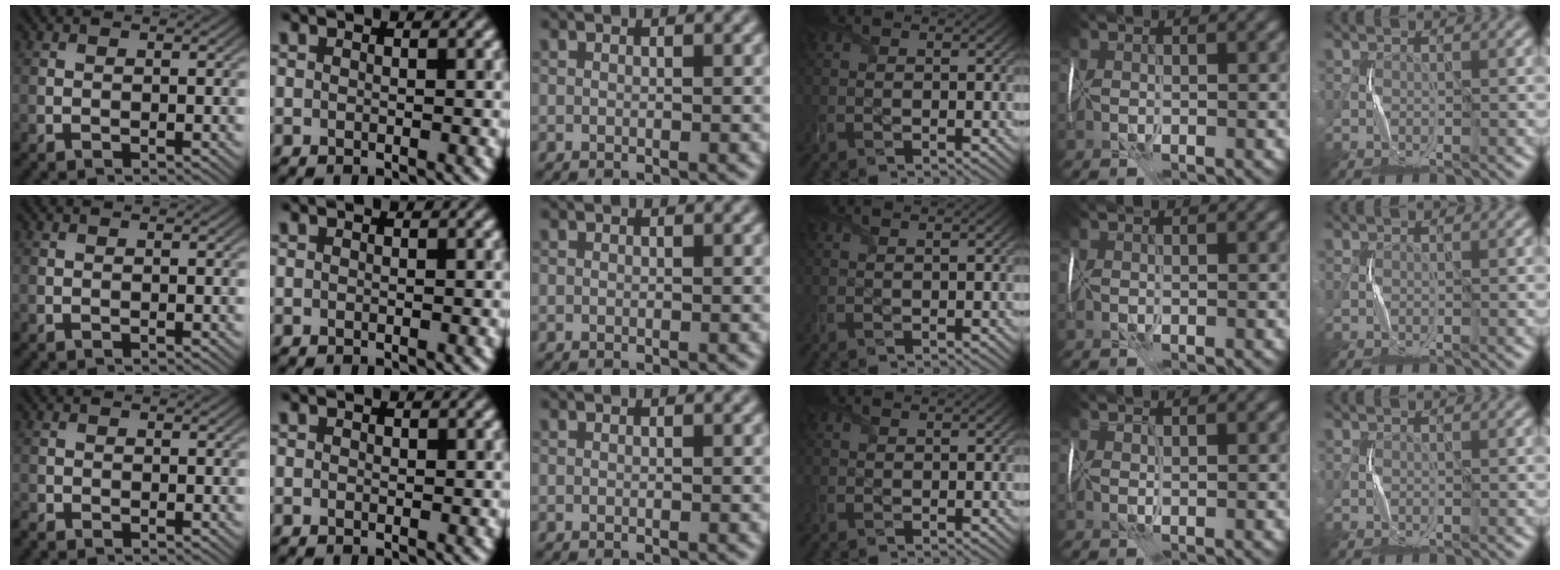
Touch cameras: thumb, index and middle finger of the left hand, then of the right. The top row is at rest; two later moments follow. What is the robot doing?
{"motion": "wrap", "object": "plastic wrap"}